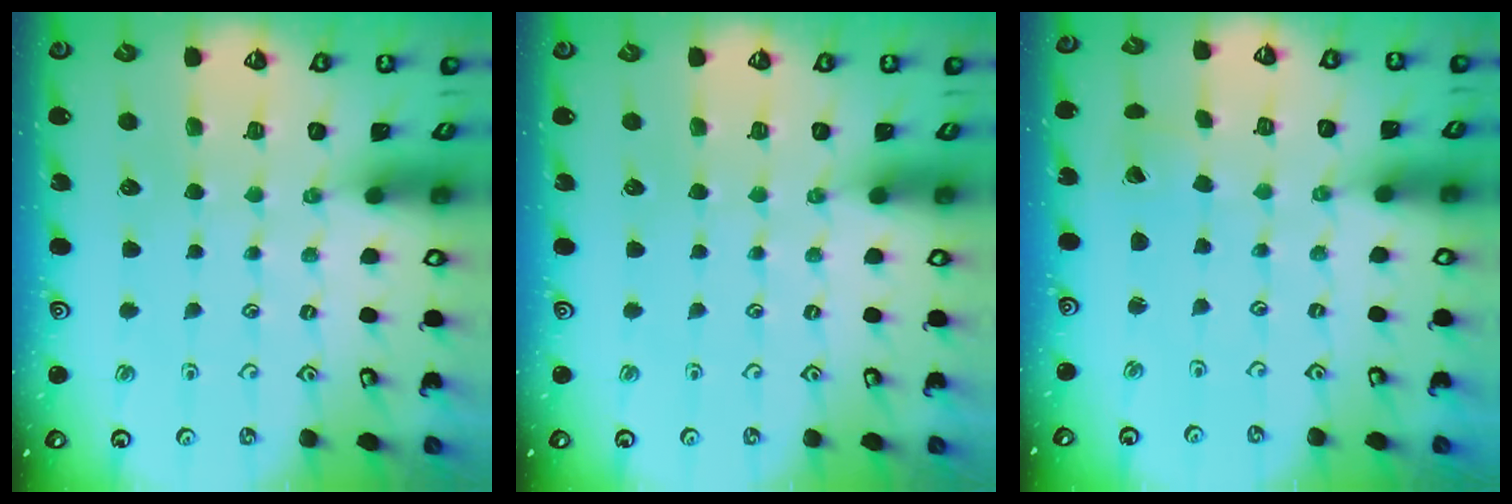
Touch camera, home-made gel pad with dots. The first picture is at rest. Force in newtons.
{"total": 0.0}
{"total": 1.0, "press": 1.0, "slide": 0.1}